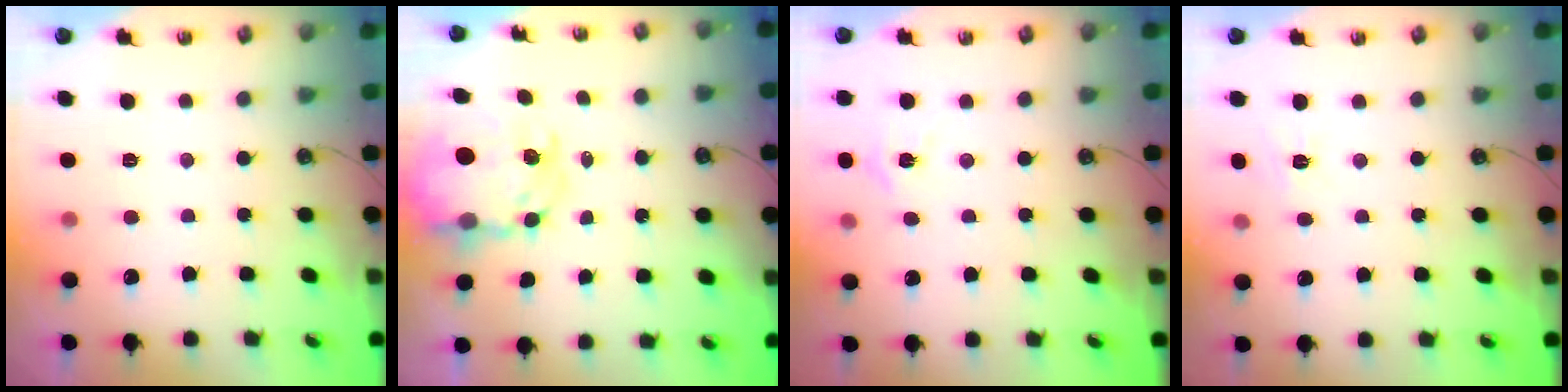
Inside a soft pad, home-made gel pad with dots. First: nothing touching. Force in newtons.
{"total": 10.8, "press": 10.7, "slide": 1.0}
{"total": 5.6, "press": 5.6, "slide": 0.5}
{"total": 4.8, "press": 4.8, "slide": 0.6}